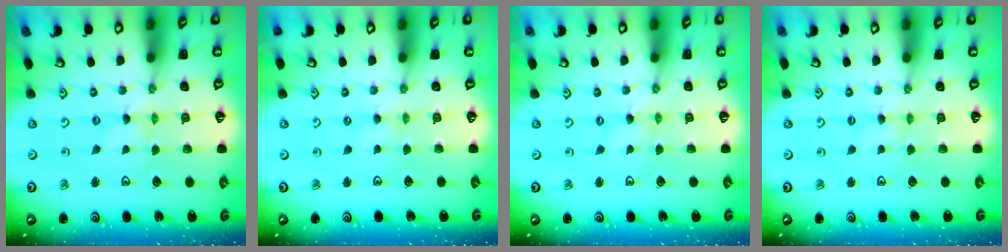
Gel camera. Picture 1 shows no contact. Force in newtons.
{"total": 1.4, "press": 1.3, "slide": 0.4}
{"total": 0.0}
{"total": 1.4, "press": 1.4, "slide": 0.3}